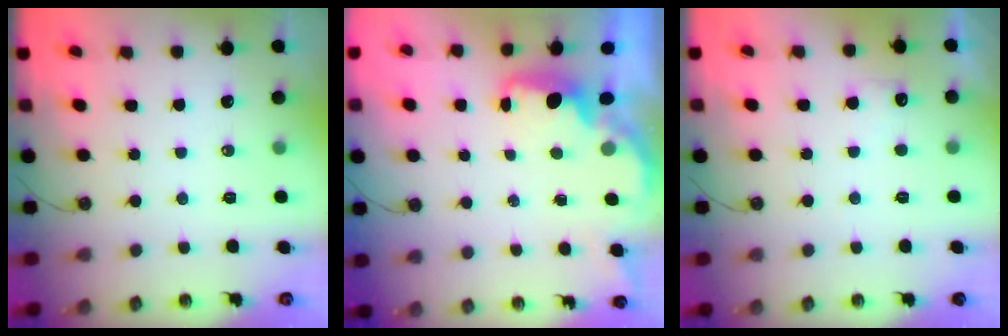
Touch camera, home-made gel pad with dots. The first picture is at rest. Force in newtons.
{"total": 1.5, "press": 1.3, "slide": 0.7}
{"total": 5.6, "press": 5.5, "slide": 1.3}